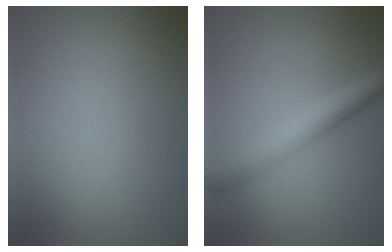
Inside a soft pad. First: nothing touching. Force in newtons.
{"total": 4.5, "press": 4.5, "slide": 0.1}